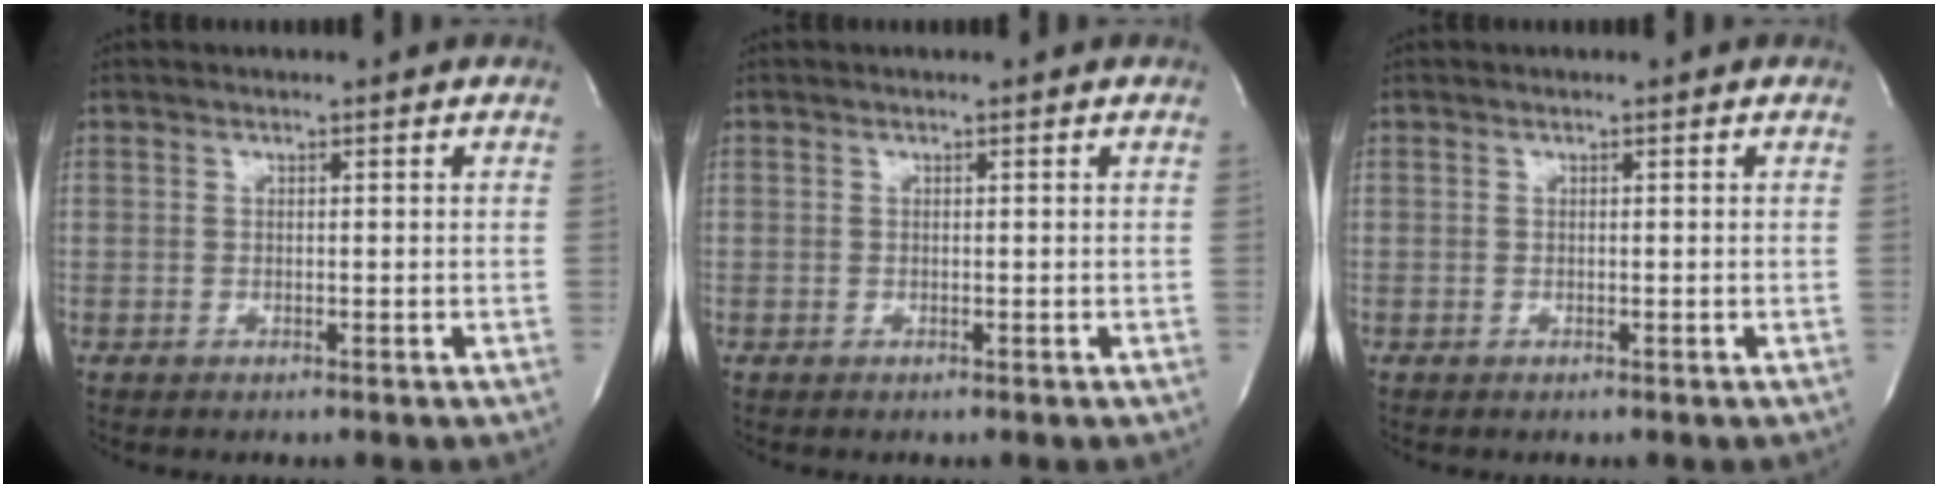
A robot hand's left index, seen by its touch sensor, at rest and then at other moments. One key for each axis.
{"total": 0.0}
{"total": 0.0}